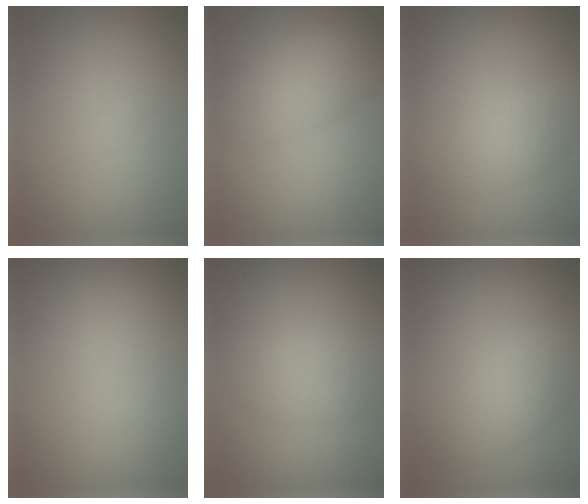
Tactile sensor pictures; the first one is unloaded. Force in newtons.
{"total": 4.5, "press": 4.5, "slide": 0.1}
{"total": 2.6, "press": 2.6, "slide": 0.1}
{"total": 0.0}
{"total": 2.8, "press": 2.8, "slide": 0.2}
{"total": 3.7, "press": 3.7, "slide": 0.1}